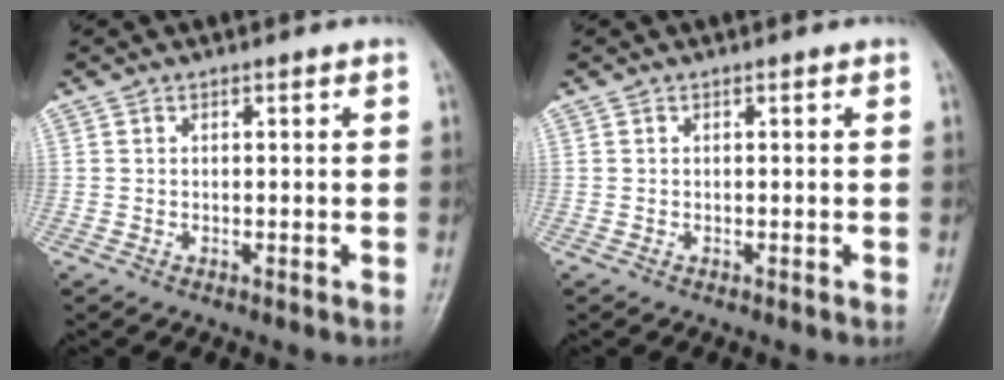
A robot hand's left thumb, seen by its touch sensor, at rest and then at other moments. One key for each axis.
{"total": 0.0}